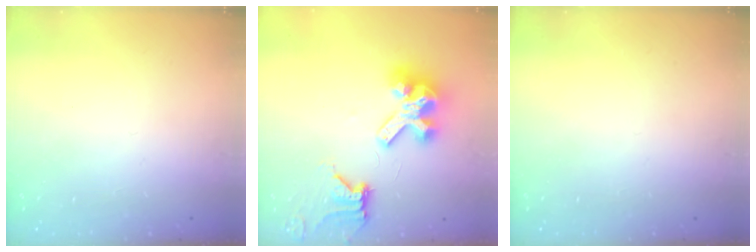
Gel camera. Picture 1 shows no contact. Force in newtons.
{"total": 15.6, "press": 15.4, "slide": 2.1}
{"total": 0.0}